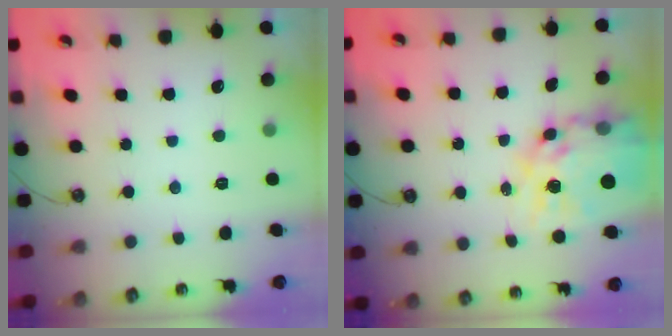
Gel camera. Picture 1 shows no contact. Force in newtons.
{"total": 18.6, "press": 18.6, "slide": 1.8}